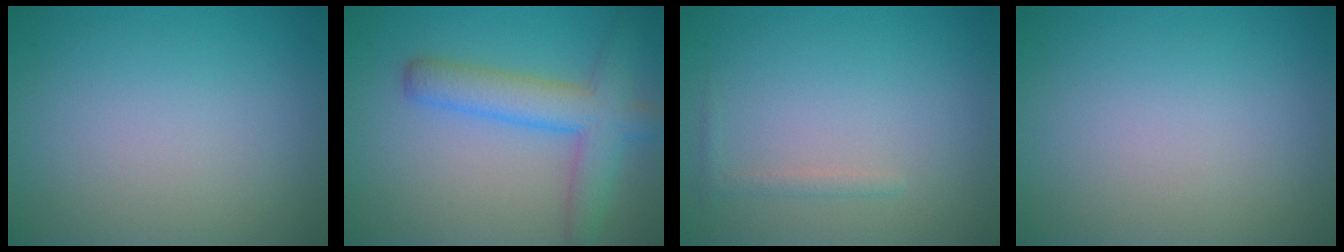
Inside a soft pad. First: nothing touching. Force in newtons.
{"total": 5.5, "press": 5.4, "slide": 0.2}
{"total": 0.8, "press": 0.8, "slide": 0.0}
{"total": 0.0}